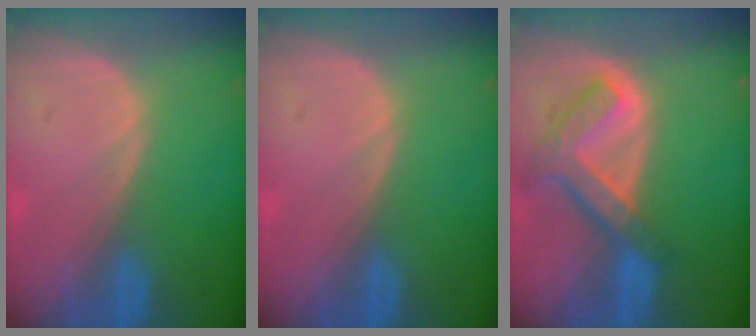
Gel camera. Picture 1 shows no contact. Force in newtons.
{"total": 0.0}
{"total": 7.6, "press": 6.4, "slide": 4.0}